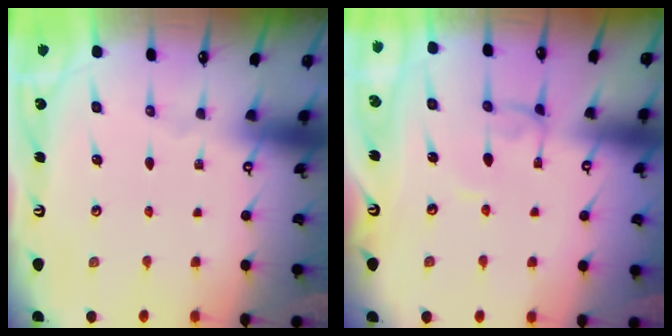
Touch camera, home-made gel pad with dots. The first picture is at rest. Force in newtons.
{"total": 0.8, "press": 0.8, "slide": 0.2}